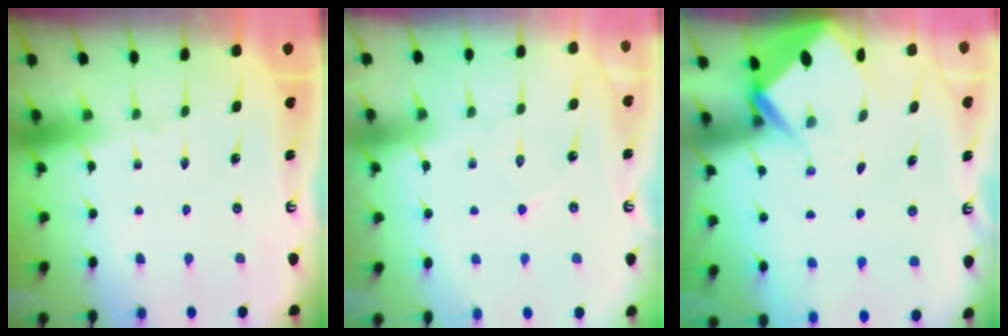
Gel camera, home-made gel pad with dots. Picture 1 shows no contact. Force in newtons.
{"total": 4.5, "press": 4.5, "slide": 0.1}
{"total": 5.0, "press": 5.0, "slide": 0.6}